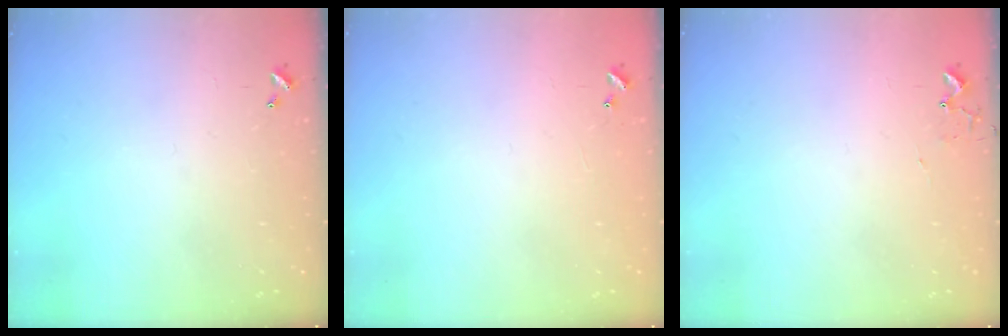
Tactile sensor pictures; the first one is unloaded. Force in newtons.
{"total": 4.1, "press": 4.1, "slide": 0.5}
{"total": 5.4, "press": 5.4, "slide": 0.7}